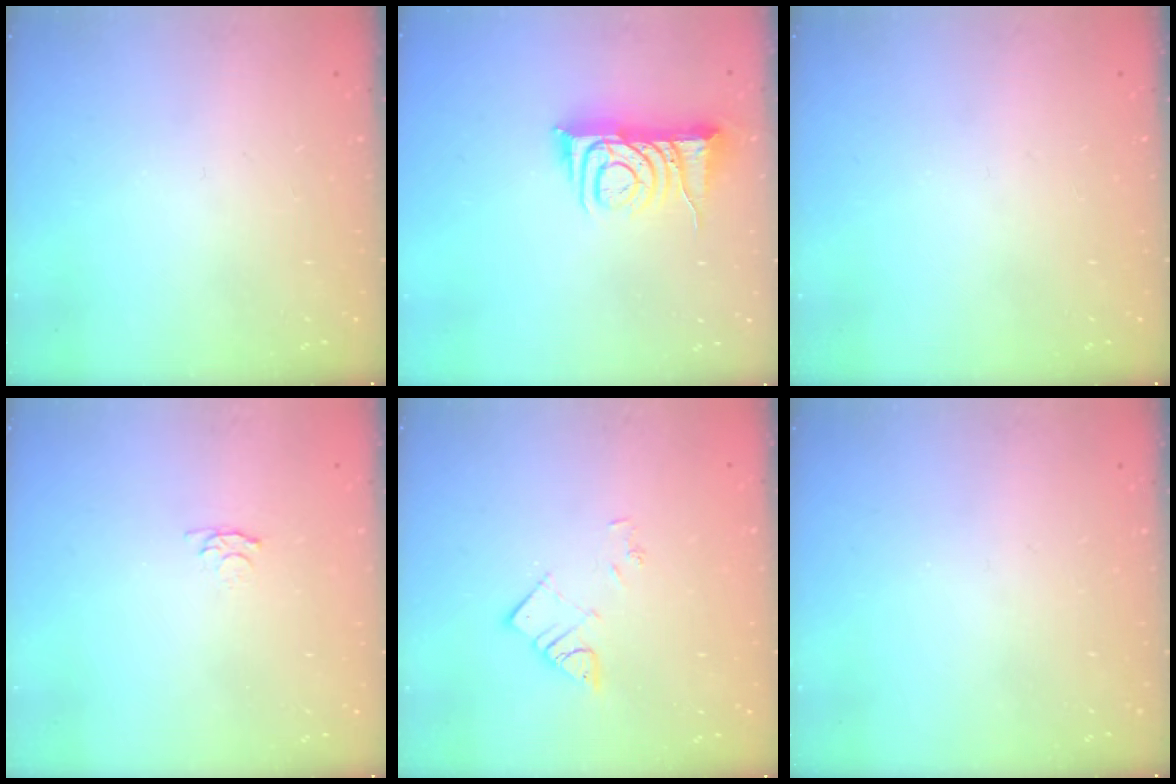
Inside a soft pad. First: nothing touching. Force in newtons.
{"total": 8.4, "press": 8.3, "slide": 1.3}
{"total": 0.0}
{"total": 3.0, "press": 3.0, "slide": 0.5}
{"total": 5.1, "press": 5.1, "slide": 0.3}
{"total": 0.0}